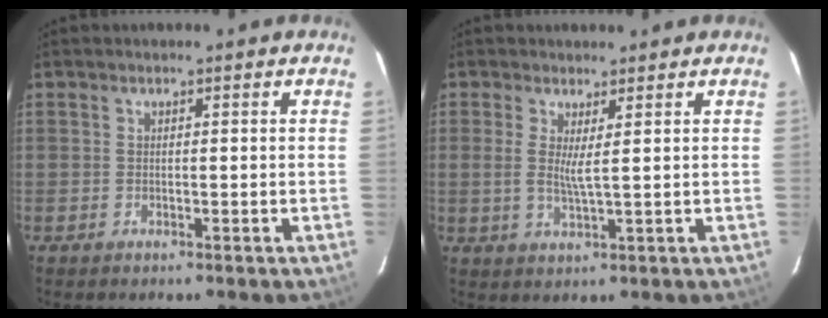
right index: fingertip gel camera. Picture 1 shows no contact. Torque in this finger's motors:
{"motor_torque": [-0.02, 0.03, 0.06, 0.05]}